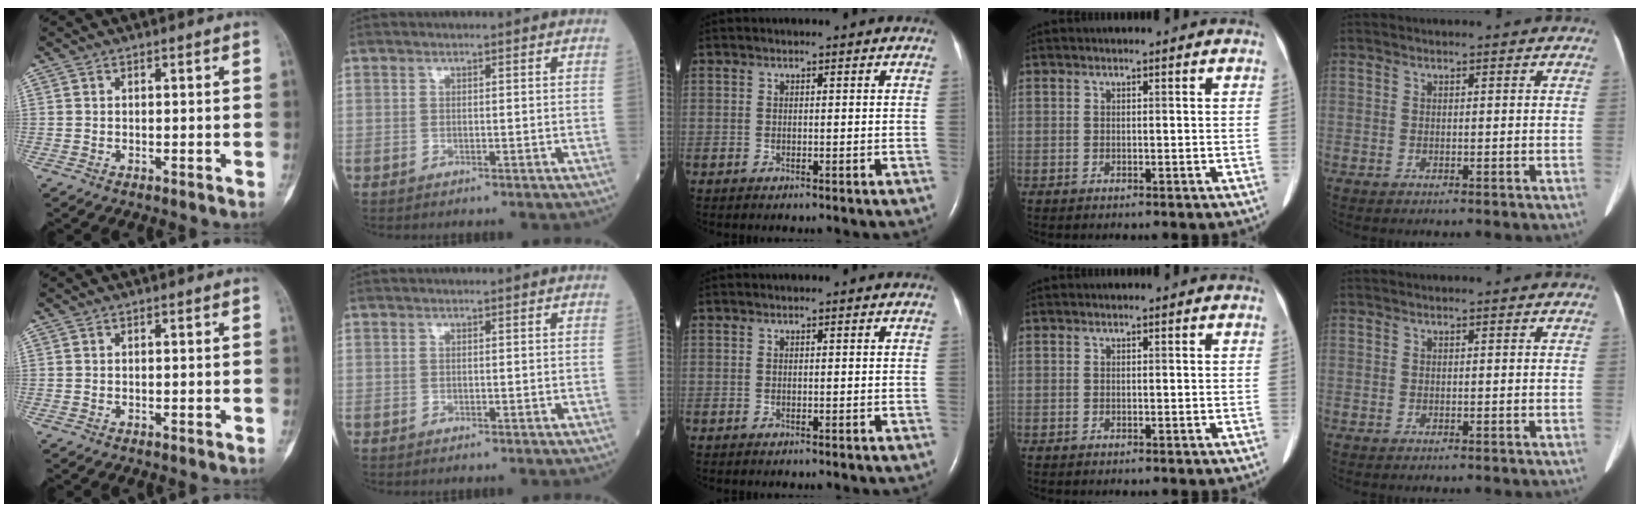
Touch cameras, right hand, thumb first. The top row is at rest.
{}